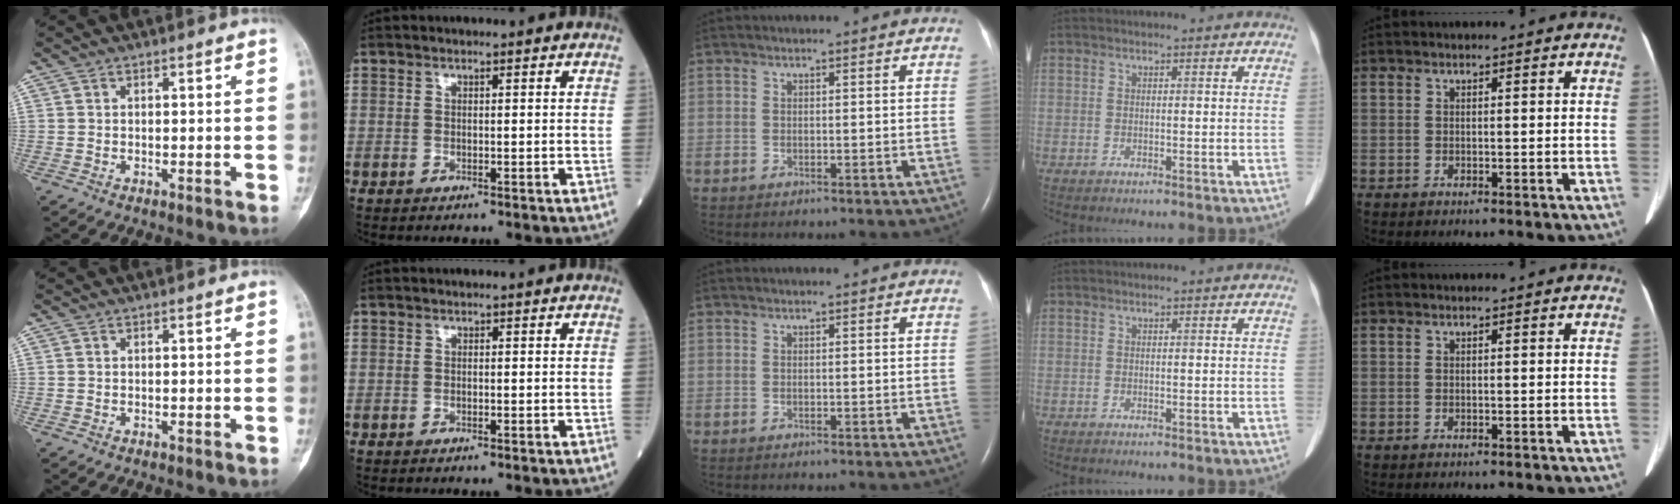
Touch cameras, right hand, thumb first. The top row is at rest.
{}